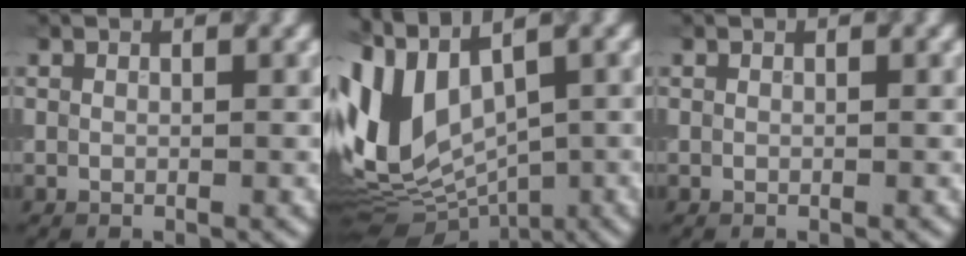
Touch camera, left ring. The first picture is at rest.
{"total": 9.8, "force": [0.8, 5.9, 7.8], "torque": [-0.168, -0.011, 0.018]}
{"total": 0.0}